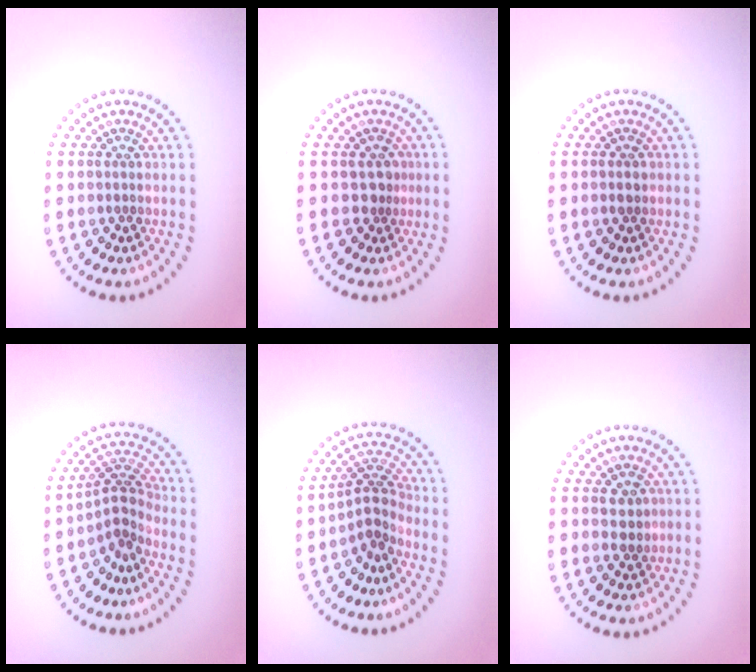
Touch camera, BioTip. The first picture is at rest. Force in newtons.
{"total": 1.7, "press": 1.3, "slide": 1.1}
{"total": 1.1, "press": 1.1, "slide": 0.0}
{"total": 2.9, "press": 1.9, "slide": 2.2}
{"total": 3.0, "press": 2.0, "slide": 2.2}
{"total": 1.8, "press": 1.8, "slide": 0.2}